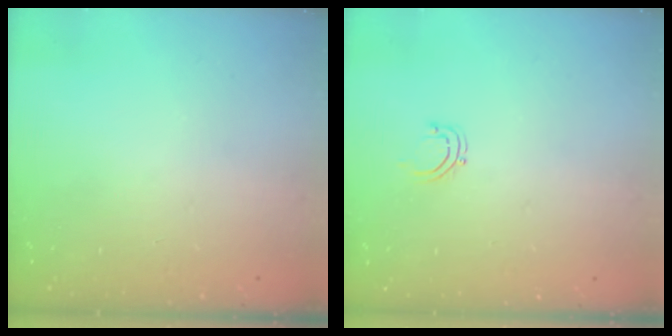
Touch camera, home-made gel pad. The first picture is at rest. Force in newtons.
{"total": 3.3, "press": 3.3, "slide": 0.3}